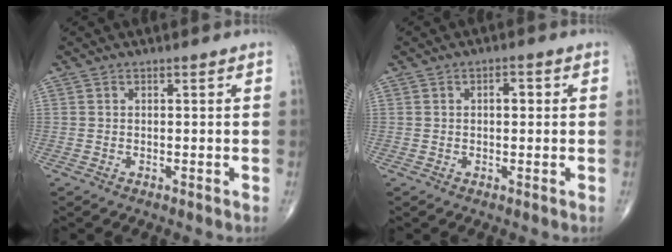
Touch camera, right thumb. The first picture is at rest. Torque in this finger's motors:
{"motor_torque": [0.45, 1.35, 0.70, 0.05, 0.01]}